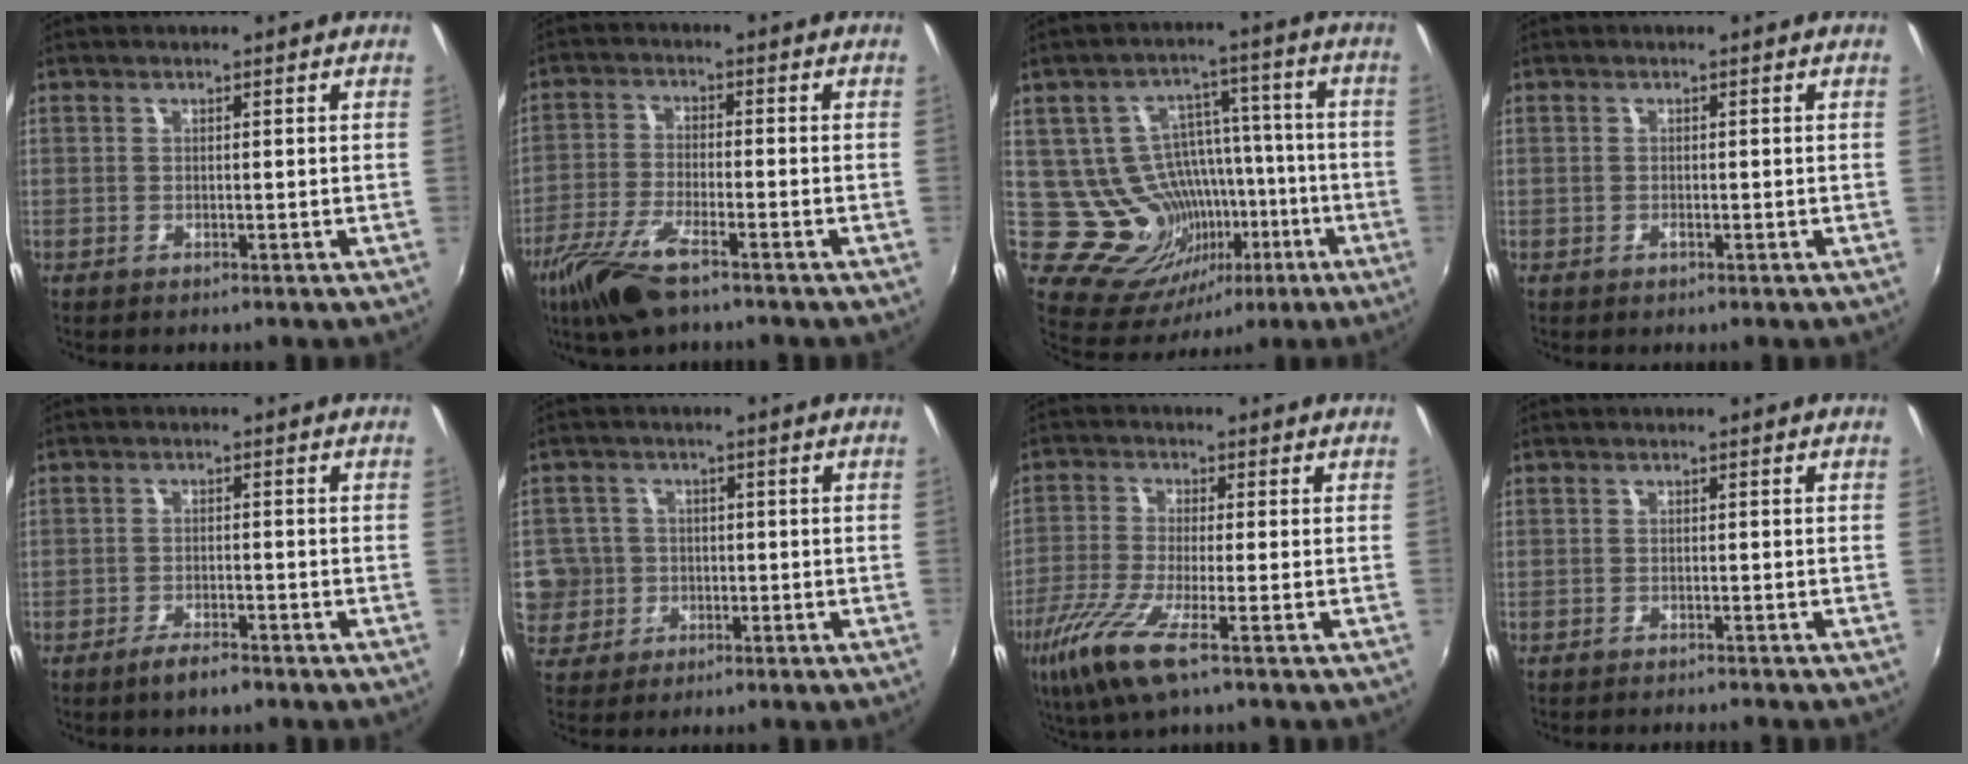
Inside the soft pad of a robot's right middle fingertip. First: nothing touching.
{"total": 10.2, "force": [-6.9, 2.4, 7.1], "torque": [-0.164, -0.023, -0.139]}
{"total": 14.3, "force": [-3.0, 12.0, 7.2], "torque": [-0.136, 0.026, -0.016]}
{"total": 0.6, "force": [-0.4, 0.4, 0.1], "torque": [-0.001, -0.003, -0.008]}
{"total": 3.7, "force": [-3.0, 1.1, 2.0], "torque": [-0.053, -0.007, -0.057]}
{"total": 8.9, "force": [-1.1, 8.6, 1.8], "torque": [-0.070, 0.011, -0.011]}
{"total": 9.3, "force": [-5.3, 0.8, 7.6], "torque": [-0.178, -0.028, -0.105]}
{"total": 2.9, "force": [-2.7, 0.1, 0.8], "torque": [-0.024, -0.013, -0.046]}